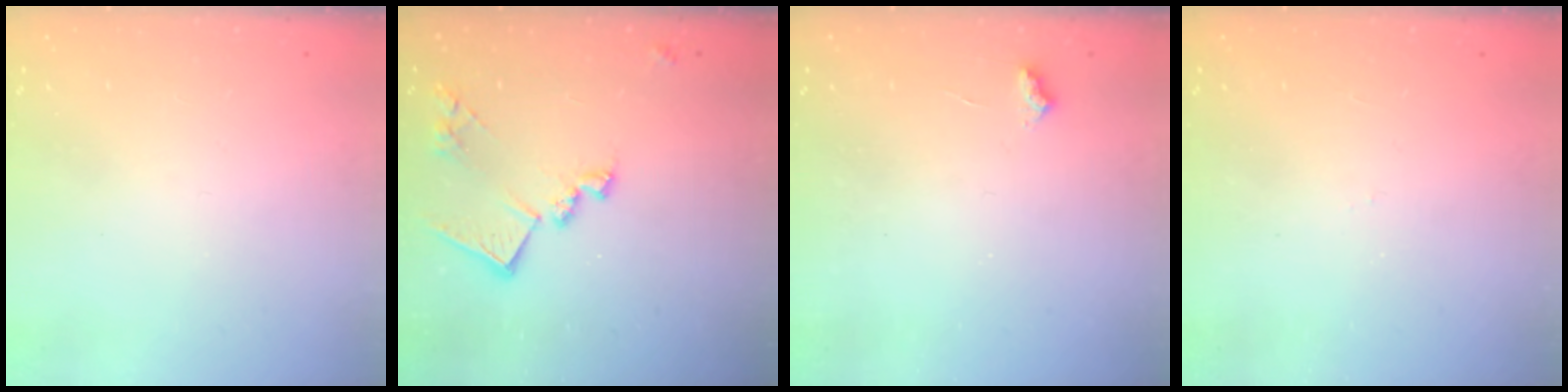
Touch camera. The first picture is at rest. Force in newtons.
{"total": 14.9, "press": 14.9, "slide": 0.8}
{"total": 3.0, "press": 2.9, "slide": 0.5}
{"total": 5.3, "press": 5.2, "slide": 0.7}